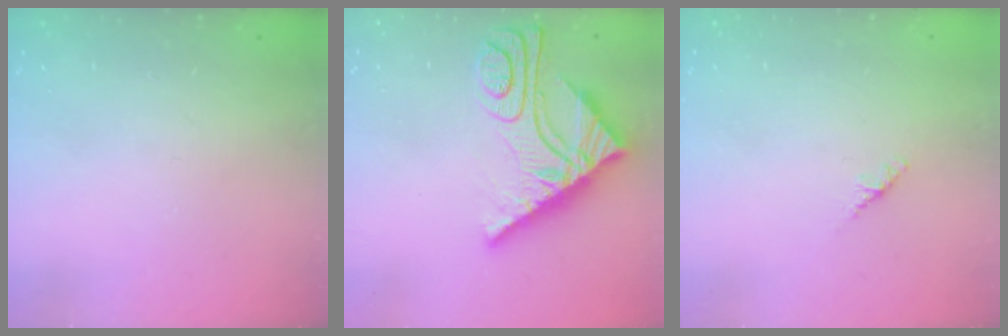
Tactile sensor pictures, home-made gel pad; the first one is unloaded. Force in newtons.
{"total": 13.2, "press": 13.1, "slide": 1.5}
{"total": 1.8, "press": 1.7, "slide": 0.6}